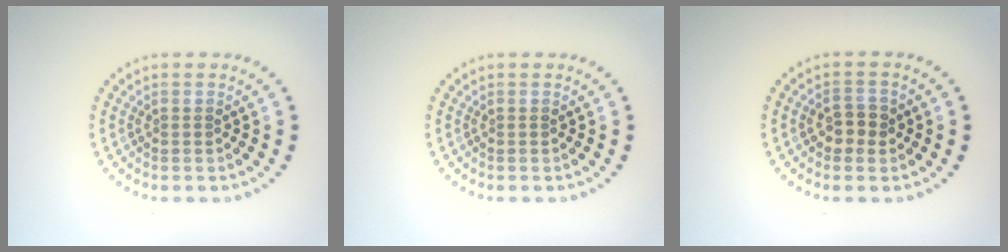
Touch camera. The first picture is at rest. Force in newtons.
{"total": 0.0}
{"total": 2.2, "press": 2.2, "slide": 0.3}